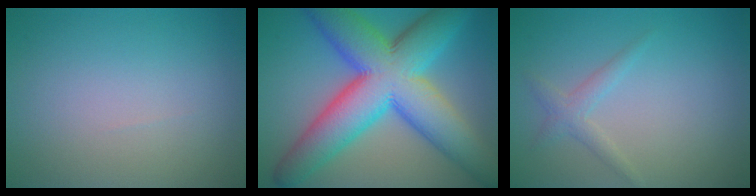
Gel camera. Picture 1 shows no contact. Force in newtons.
{"total": 13.8, "press": 13.8, "slide": 0.2}
{"total": 1.6, "press": 1.6, "slide": 0.1}